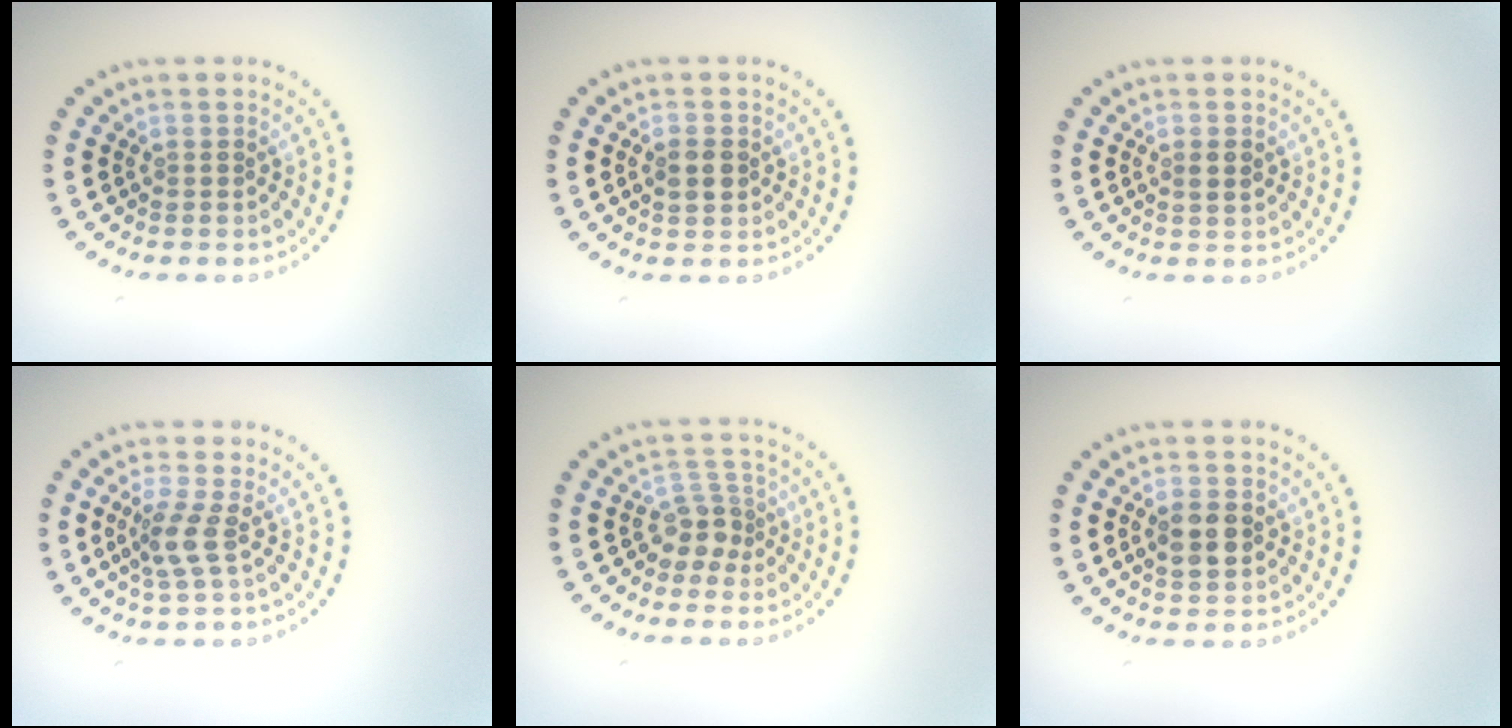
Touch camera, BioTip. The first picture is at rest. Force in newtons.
{"total": 1.8, "press": 1.8, "slide": 0.2}
{"total": 1.2, "press": 1.2, "slide": 0.3}
{"total": 2.4, "press": 1.8, "slide": 1.6}
{"total": 2.6, "press": 1.9, "slide": 1.7}
{"total": 2.8, "press": 2.8, "slide": 0.3}